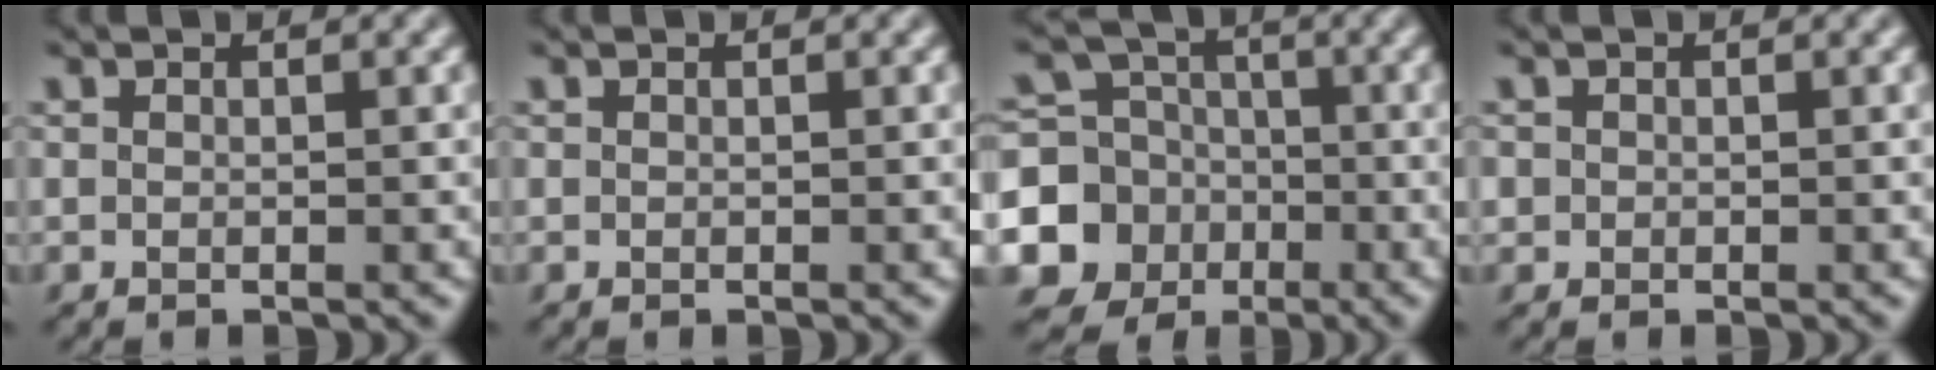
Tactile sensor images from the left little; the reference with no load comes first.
{"total": 0.0}
{"total": 11.6, "force": [-3.8, 10.6, 3.0], "torque": [-0.082, -0.026, -0.086]}
{"total": 0.6, "force": [-0.1, 0.6, 0.1], "torque": [0.003, -0.002, -0.002]}